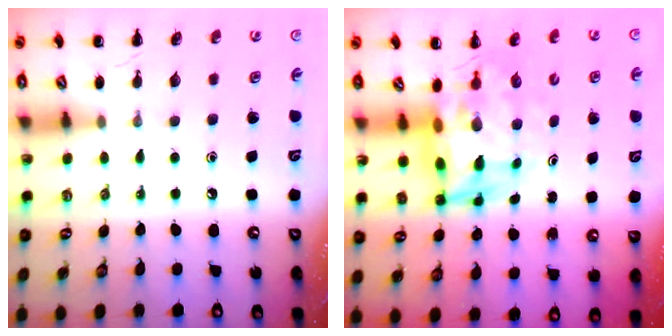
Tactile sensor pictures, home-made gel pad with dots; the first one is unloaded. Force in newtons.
{"total": 7.7, "press": 7.4, "slide": 2.1}